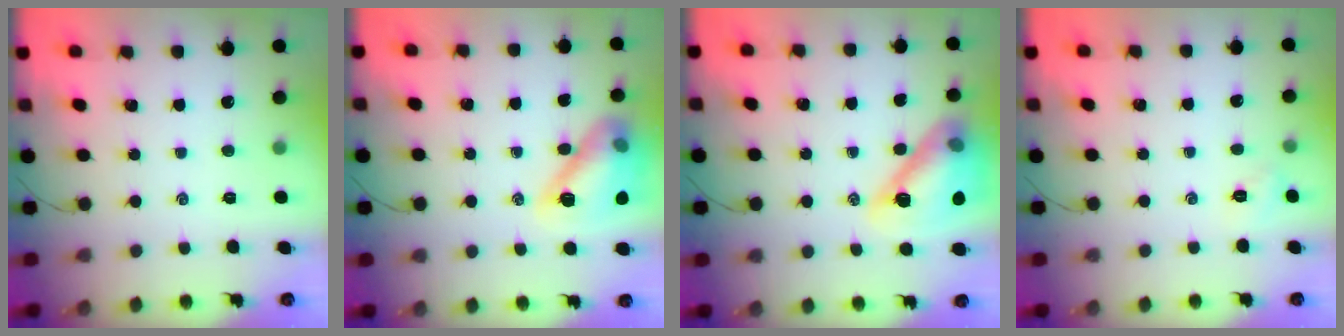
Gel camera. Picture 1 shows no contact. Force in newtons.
{"total": 15.0, "press": 14.9, "slide": 1.3}
{"total": 17.7, "press": 17.5, "slide": 2.4}
{"total": 2.2, "press": 2.2, "slide": 0.6}